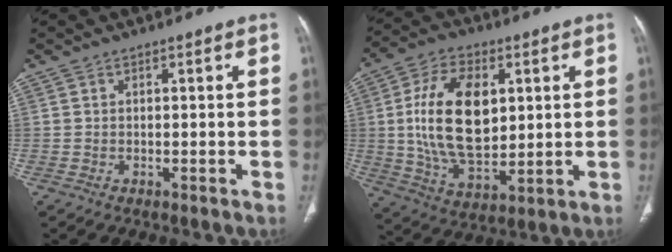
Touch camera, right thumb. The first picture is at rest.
{"total": 17.9, "force": [2.9, 10.2, 14.4], "torque": [-0.245, -0.012, 0.058]}